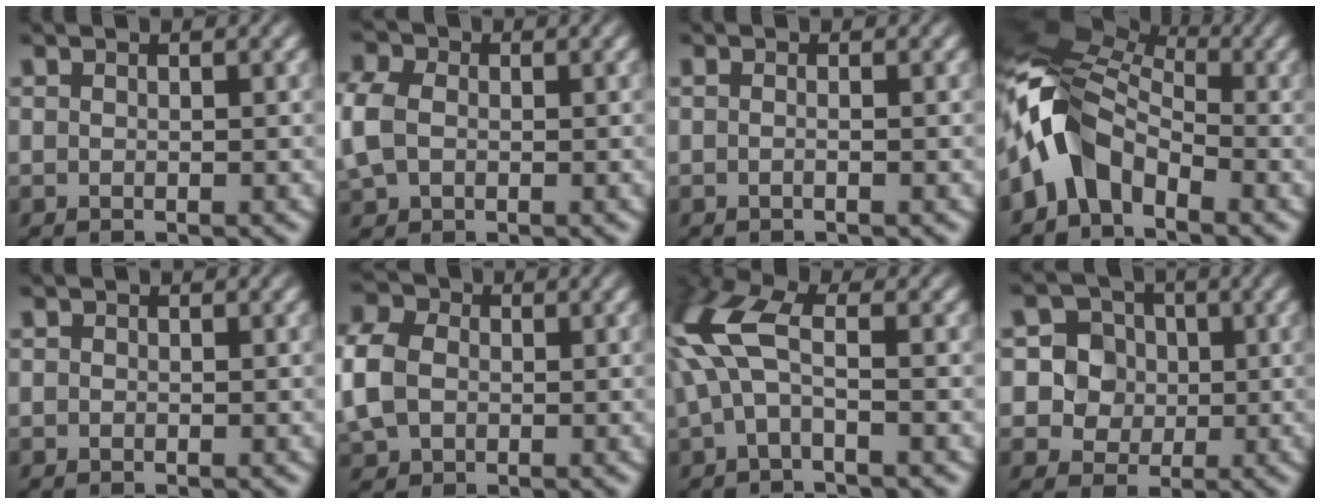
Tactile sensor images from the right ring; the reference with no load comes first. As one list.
[{"total": 4.0, "force": [0.1, 3.6, 1.7], "torque": [-0.064, -0.008, 0.010]}, {"total": 0.8, "force": [-0.5, 0.2, 0.5], "torque": [-0.014, 0.001, -0.011]}, {"total": 10.9, "force": [1.2, 8.0, 7.3], "torque": [-0.162, 0.001, 0.007]}, {"total": 0.6, "force": [-0.1, 0.6, 0.0], "torque": [-0.001, -0.002, -0.001]}, {"total": 5.8, "force": [0.4, 5.2, 2.5], "torque": [-0.076, -0.005, 0.009]}, {"total": 5.2, "force": [0.6, 3.1, 4.1], "torque": [-0.107, -0.005, 0.015]}, {"total": 11.3, "force": [0.0, 10.6, 4.0], "torque": [-0.104, -0.039, 0.001]}]